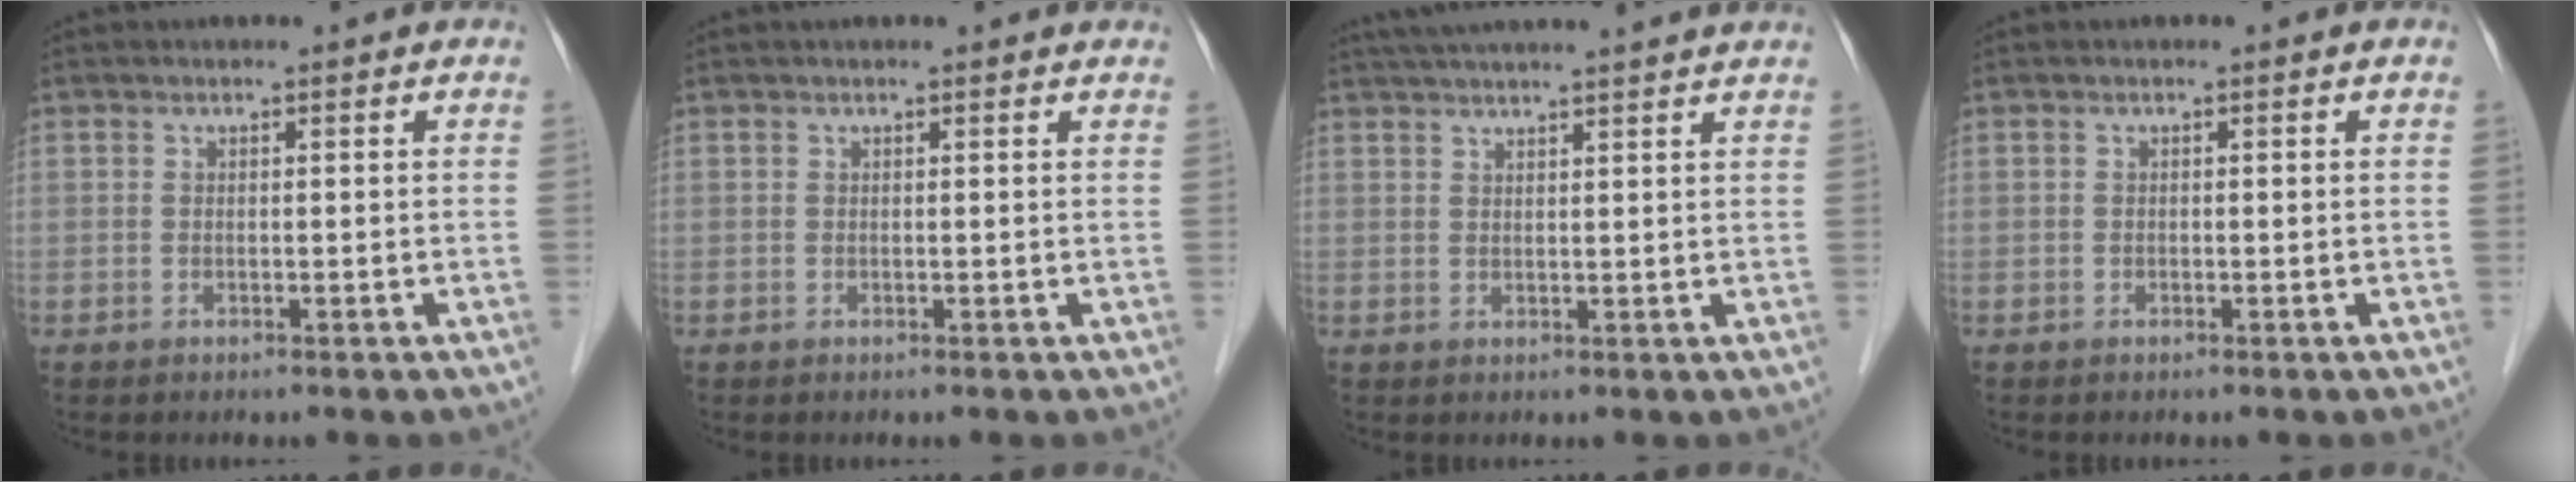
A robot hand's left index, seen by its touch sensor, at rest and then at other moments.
{"total": 2.6, "force": [2.5, 0.4, 0.8], "torque": [-0.012, 0.019, 0.022]}
{"total": 13.9, "force": [12.4, -0.3, 6.3], "torque": [-0.111, 0.033, 0.166]}
{"total": 0.0}